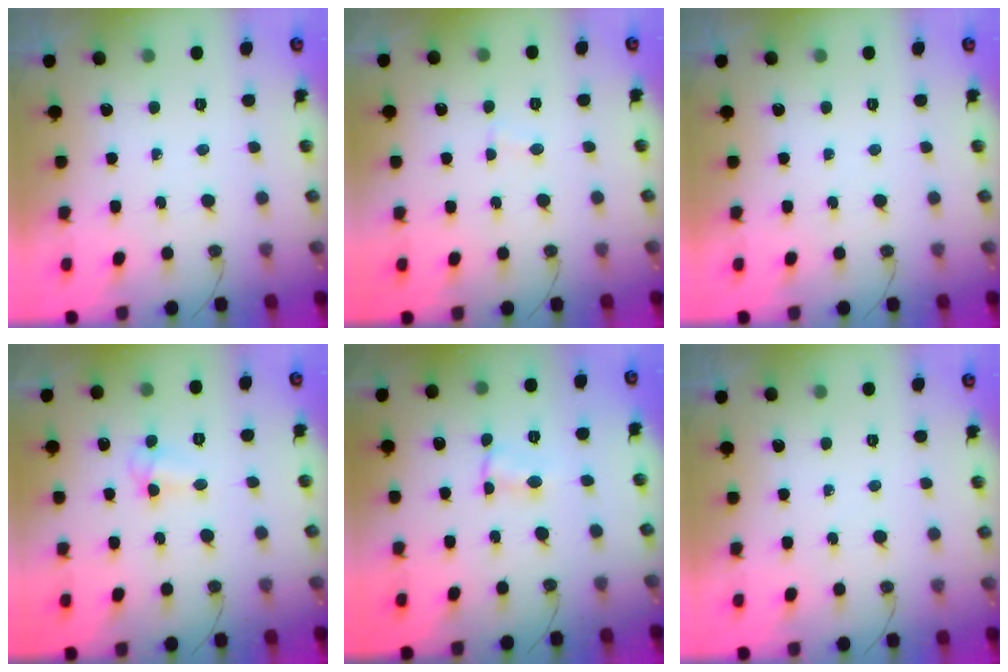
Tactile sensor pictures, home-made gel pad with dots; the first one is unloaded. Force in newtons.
{"total": 1.8, "press": 1.8, "slide": 0.1}
{"total": 0.0}
{"total": 3.7, "press": 3.7, "slide": 0.3}
{"total": 3.0, "press": 1.0, "slide": 2.8}
{"total": 0.0}